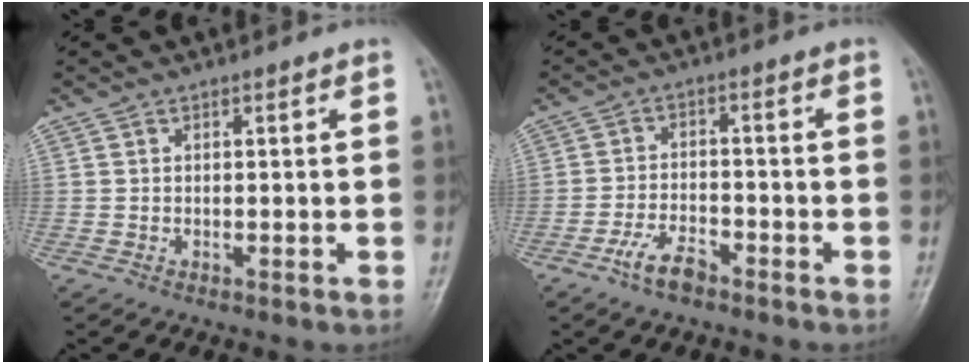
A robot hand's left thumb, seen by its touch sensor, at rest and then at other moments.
{"total": 5.2, "force": [-3.6, 2.1, 3.1], "torque": [-0.064, 0.021, -0.068]}